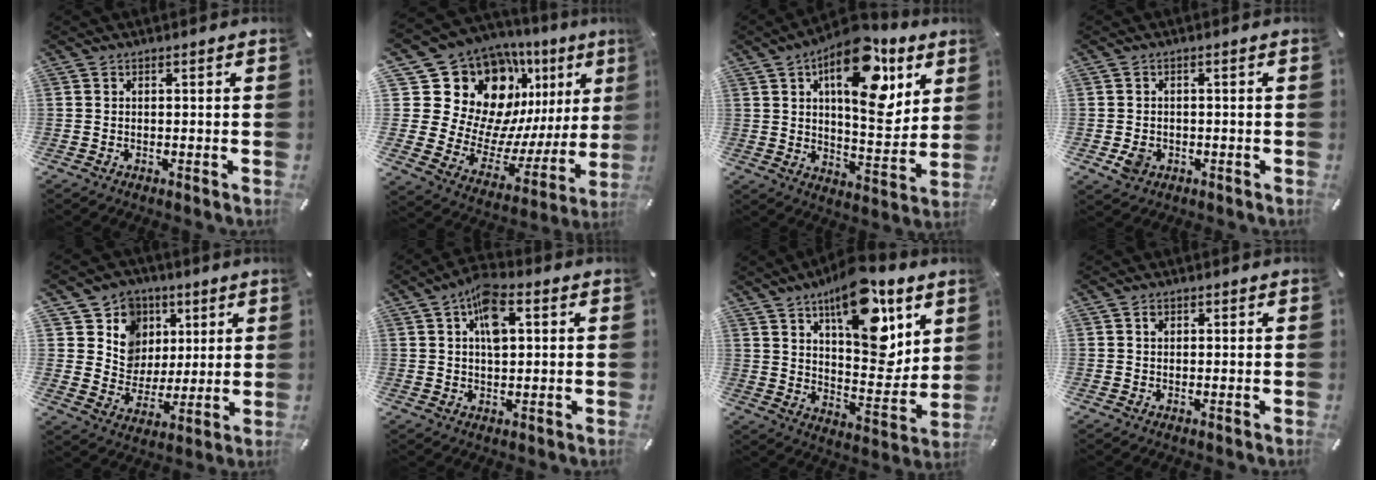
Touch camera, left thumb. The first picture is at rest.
{"total": 19.7, "force": [12.3, 13.0, 8.3], "torque": [-0.114, -0.122, 0.244]}
{"total": 20.1, "force": [9.9, 9.6, 14.6], "torque": [-0.198, -0.052, 0.160]}
{"total": 3.4, "force": [-1.0, 2.7, 1.8], "torque": [-0.043, -0.001, -0.019]}
{"total": 11.8, "force": [3.9, 11.0, 1.9], "torque": [-0.035, -0.032, 0.079]}
{"total": 8.0, "force": [2.7, 4.2, 6.2], "torque": [-0.103, 0.003, 0.044]}
{"total": 18.4, "force": [11.0, 8.5, 12.1], "torque": [-0.168, -0.067, 0.185]}
{"total": 1.1, "force": [0.3, 0.9, 0.5], "torque": [-0.002, 0.002, 0.004]}